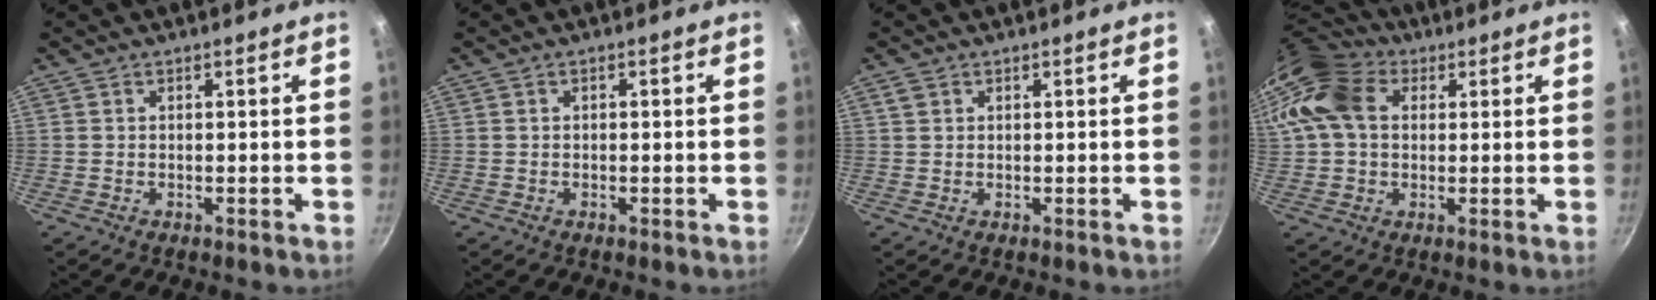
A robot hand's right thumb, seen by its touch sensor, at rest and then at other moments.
{"total": 0.5, "force": [0.0, 0.4, 0.4], "torque": [-0.005, 0.005, 0.002]}
{"total": 1.3, "force": [0.6, 1.0, 0.6], "torque": [-0.011, 0.002, 0.012]}
{"total": 15.1, "force": [3.8, 11.2, 9.4], "torque": [-0.186, 0.023, 0.054]}